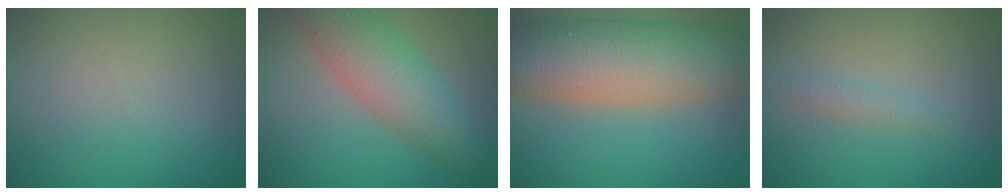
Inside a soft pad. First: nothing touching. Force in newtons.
{"total": 7.0, "press": 7.0, "slide": 0.2}
{"total": 11.1, "press": 11.1, "slide": 0.7}
{"total": 1.1, "press": 1.1, "slide": 0.1}